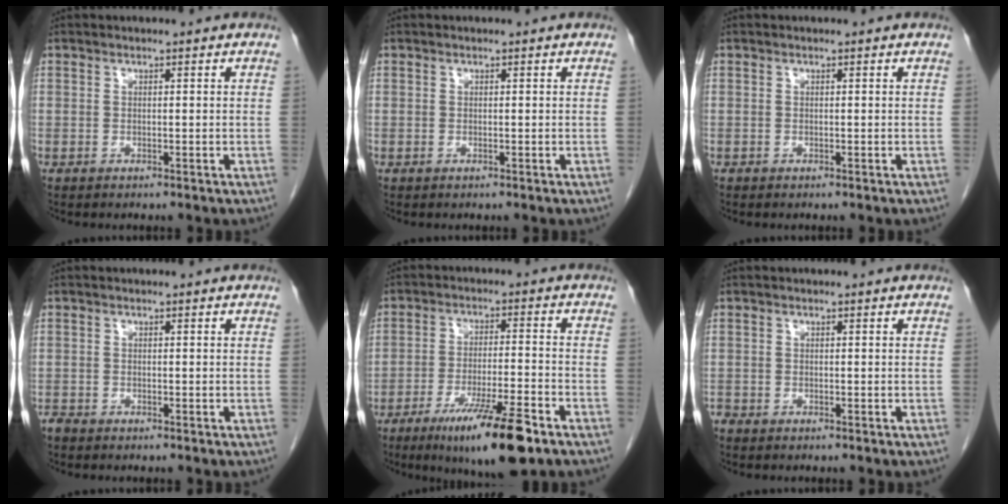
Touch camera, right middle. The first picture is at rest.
{"total": 0.0}
{"total": 0.0}
{"total": 0.6, "force": [-0.6, 0.1, 0.1], "torque": [-0.007, -0.002, -0.014]}
{"total": 12.9, "force": [-8.0, 1.0, 10.1], "torque": [-0.172, -0.030, -0.128]}
{"total": 0.7, "force": [-0.6, 0.3, 0.1], "torque": [-0.006, -0.001, -0.014]}